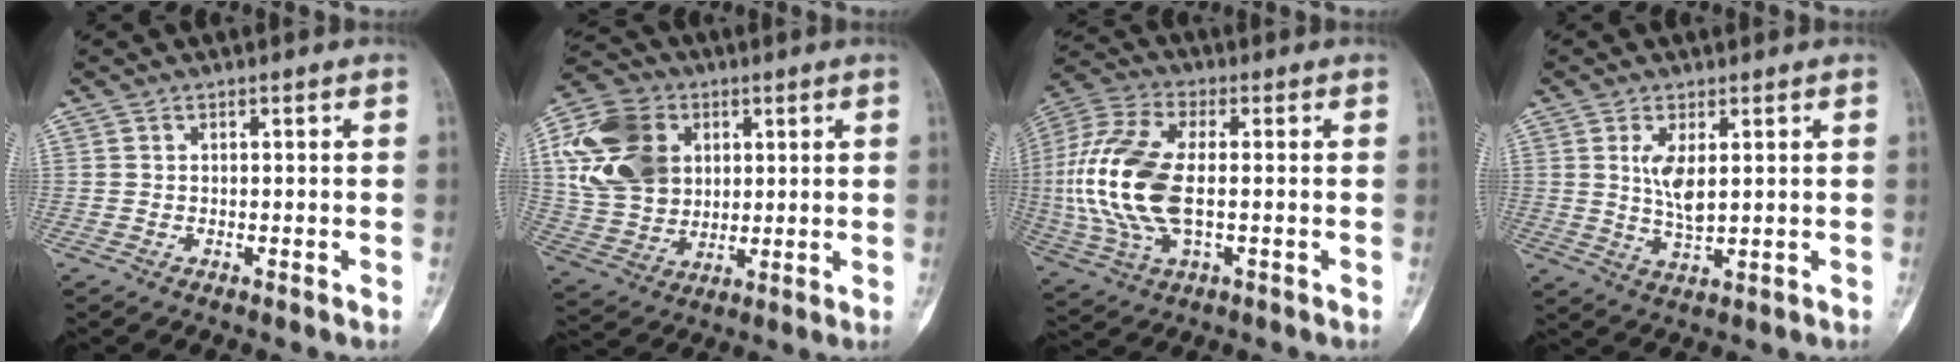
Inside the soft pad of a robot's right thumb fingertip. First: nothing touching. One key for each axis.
{"total": 17.8, "fx": 4.4, "fy": 13.7, "fz": 10.5, "tx": -0.192, "ty": 0.003, "tz": 0.081}
{"total": 18.2, "fx": -0.6, "fy": 8.9, "fz": 15.8, "tx": -0.360, "ty": 0.004, "tz": -0.009}
{"total": 5.5, "fx": 1.2, "fy": 2.0, "fz": 5.0, "tx": -0.097, "ty": -0.017, "tz": 0.031}